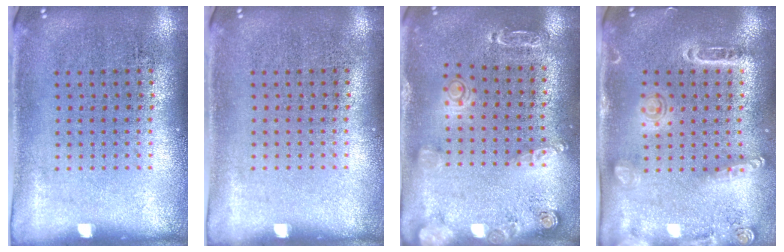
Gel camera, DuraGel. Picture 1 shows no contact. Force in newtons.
{"total": 0.0}
{"total": 1.5, "press": 1.5, "slide": 0.1}
{"total": 1.6, "press": 1.5, "slide": 0.4}